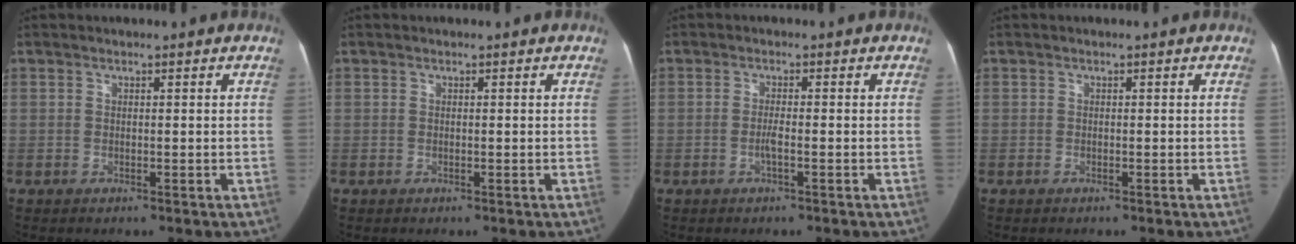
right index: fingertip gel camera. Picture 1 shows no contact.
{"total": 0.0}
{"total": 1.9, "force": [-0.7, 0.3, 1.7], "torque": [-0.034, 0.002, -0.015]}
{"total": 0.6, "force": [-0.3, 0.5, 0.0], "torque": [0.000, 0.005, -0.007]}